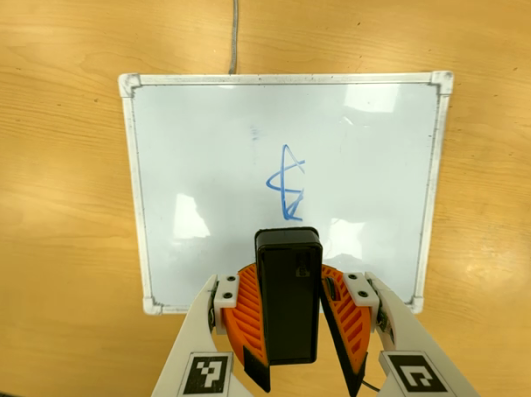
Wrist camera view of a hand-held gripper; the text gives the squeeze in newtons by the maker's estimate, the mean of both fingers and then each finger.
{"total": 7.2, "left": 7.8, "right": 6.6}